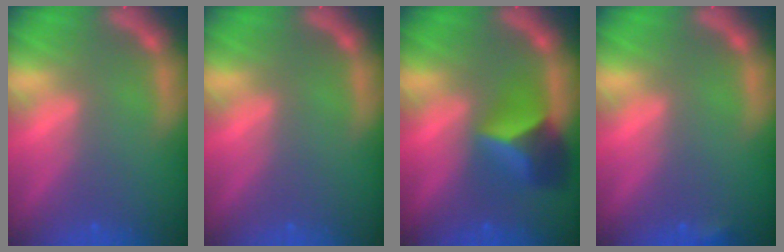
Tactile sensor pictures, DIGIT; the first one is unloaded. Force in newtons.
{"total": 0.0}
{"total": 5.4}
{"total": 0.9}